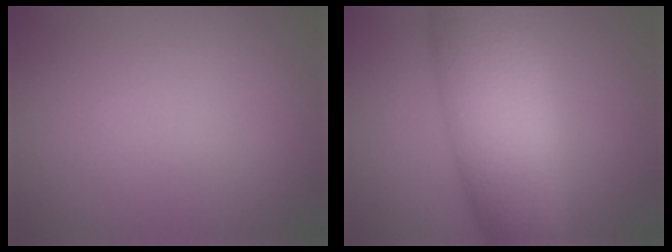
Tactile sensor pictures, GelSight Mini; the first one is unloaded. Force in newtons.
{"total": 11.2, "press": 11.2, "slide": 0.3}